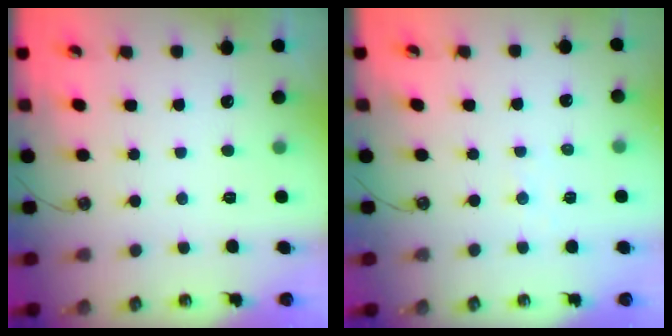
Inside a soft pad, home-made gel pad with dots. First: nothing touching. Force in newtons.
{"total": 2.9, "press": 2.9, "slide": 0.4}